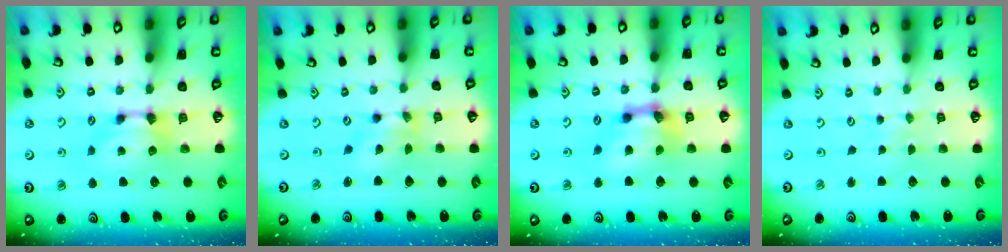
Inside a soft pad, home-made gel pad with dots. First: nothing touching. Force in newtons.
{"total": 1.1, "press": 0.3, "slide": 1.1}
{"total": 5.4, "press": 4.7, "slide": 2.6}
{"total": 5.2, "press": 5.2, "slide": 0.4}